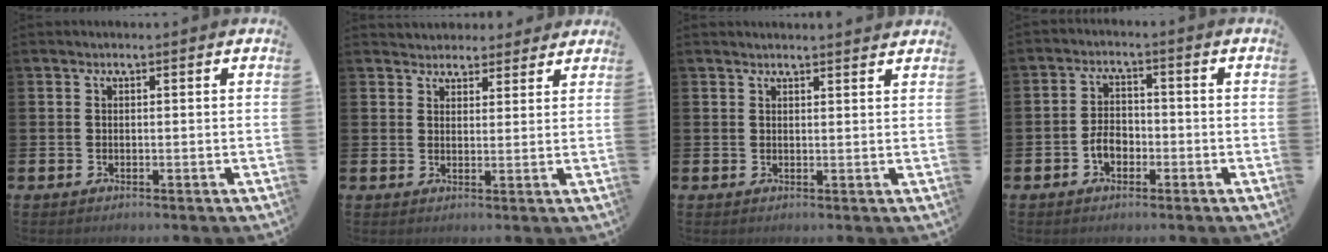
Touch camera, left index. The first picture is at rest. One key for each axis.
{"total": 3.5, "fx": 3.2, "fy": 1.4, "fz": -0.4, "tx": 0.007, "ty": -0.017, "tz": 0.056}
{"total": 1.6, "fx": 1.6, "fy": 0.0, "fz": 0.0, "tx": 0.010, "ty": -0.011, "tz": 0.025}
{"total": 3.2, "fx": -1.4, "fy": 2.2, "fz": 1.9, "tx": -0.023, "ty": -0.001, "tz": -0.033}